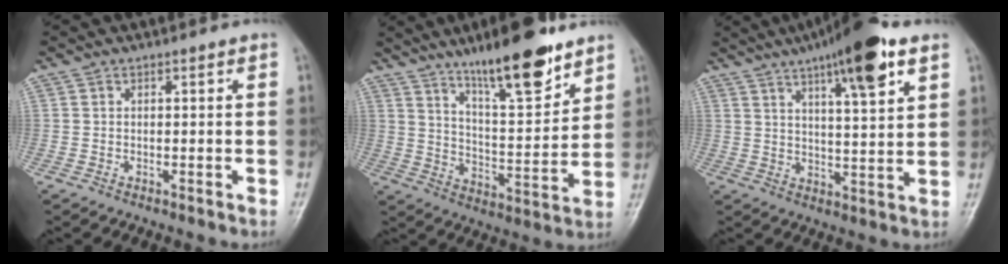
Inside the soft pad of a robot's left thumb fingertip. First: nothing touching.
{"total": 16.2, "force": [11.4, 3.9, 10.8], "torque": [-0.146, -0.070, 0.193]}
{"total": 15.1, "force": [8.7, 3.2, 12.0], "torque": [-0.174, -0.025, 0.133]}